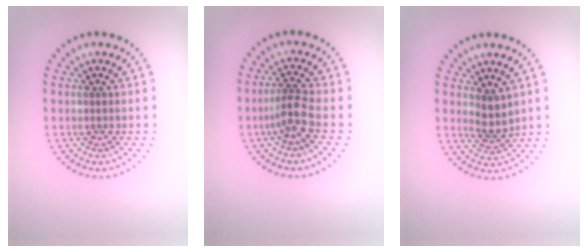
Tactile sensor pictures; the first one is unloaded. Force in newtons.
{"total": 2.6, "press": 1.9, "slide": 1.7}
{"total": 2.1, "press": 1.7, "slide": 1.2}